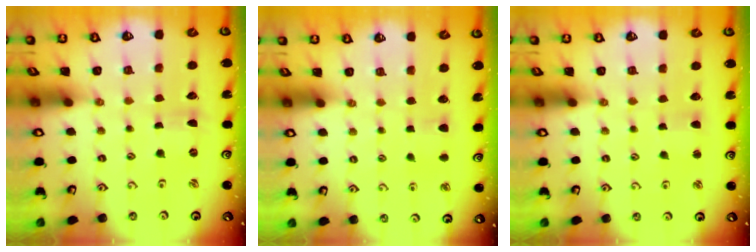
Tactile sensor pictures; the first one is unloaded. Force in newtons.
{"total": 4.0, "press": 3.9, "slide": 0.6}
{"total": 2.8, "press": 2.8, "slide": 0.3}